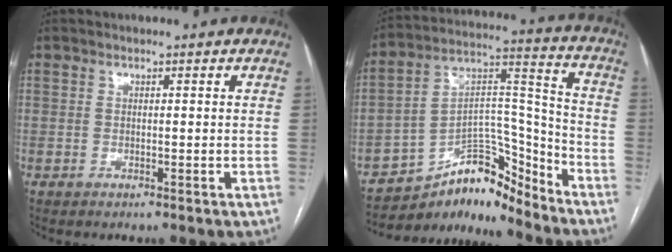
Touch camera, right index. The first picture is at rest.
{"total": 12.1, "force": [-10.8, 4.1, 3.7], "torque": [-0.054, 0.069, -0.185]}